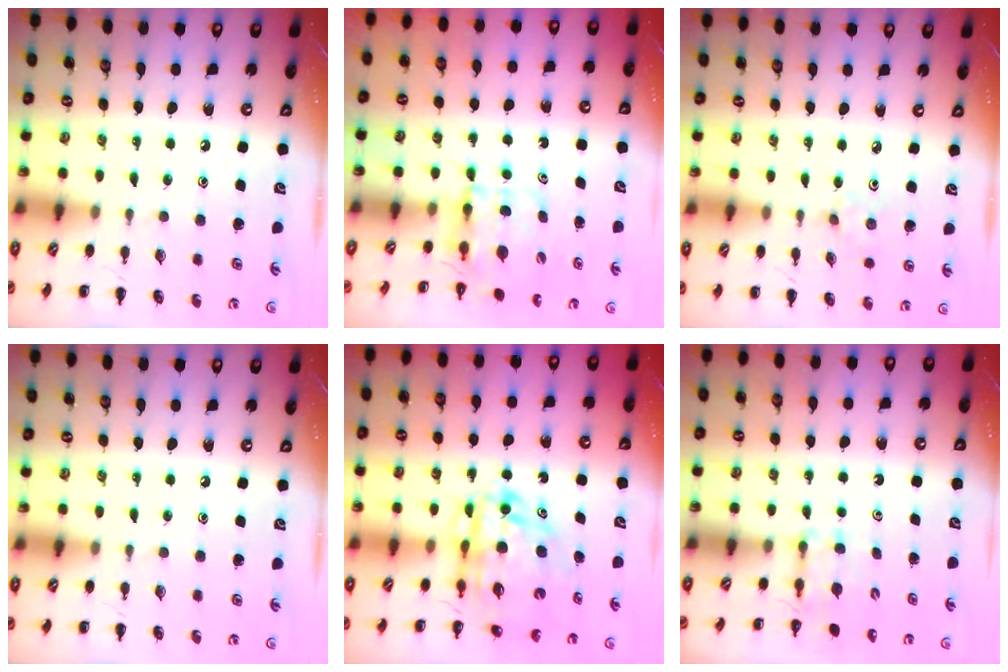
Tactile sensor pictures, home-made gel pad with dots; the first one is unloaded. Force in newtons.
{"total": 3.9, "press": 3.9, "slide": 0.1}
{"total": 2.4, "press": 2.2, "slide": 0.8}
{"total": 0.0}
{"total": 11.6, "press": 11.1, "slide": 3.2}
{"total": 2.7, "press": 2.5, "slide": 1.1}